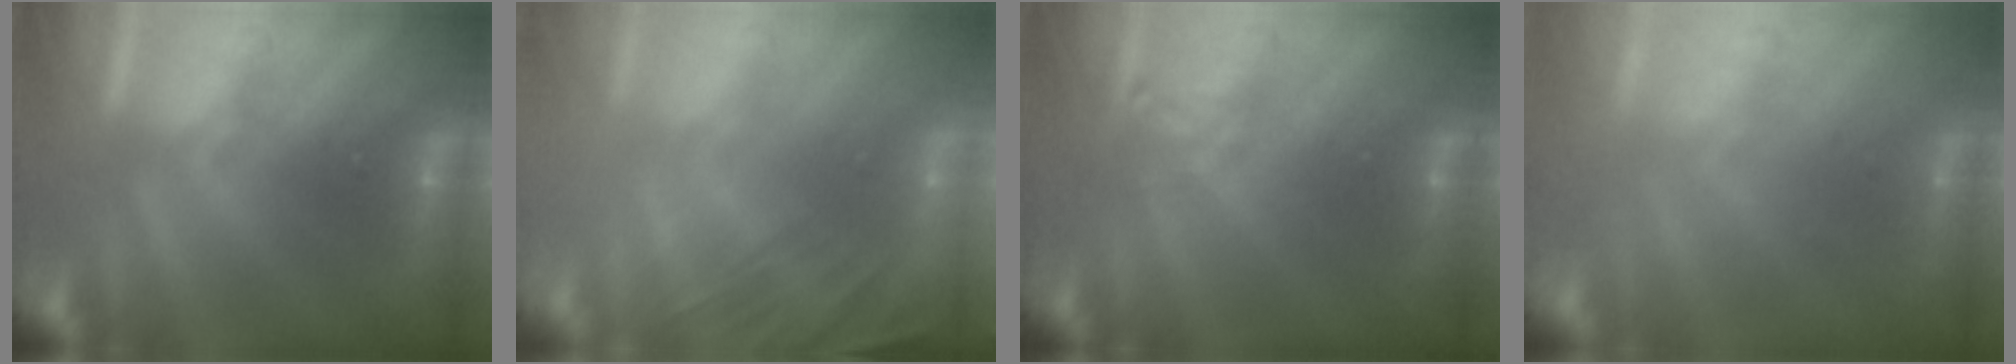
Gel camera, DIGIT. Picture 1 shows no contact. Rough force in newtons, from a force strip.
{"total": 6.9}
{"total": 2.3}
{"total": 2.2}